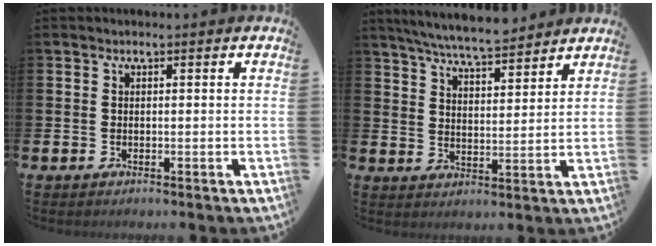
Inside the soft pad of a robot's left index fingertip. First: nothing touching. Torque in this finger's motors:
{"motor_torque": [0.14, -0.49, 0.90, 0.21]}